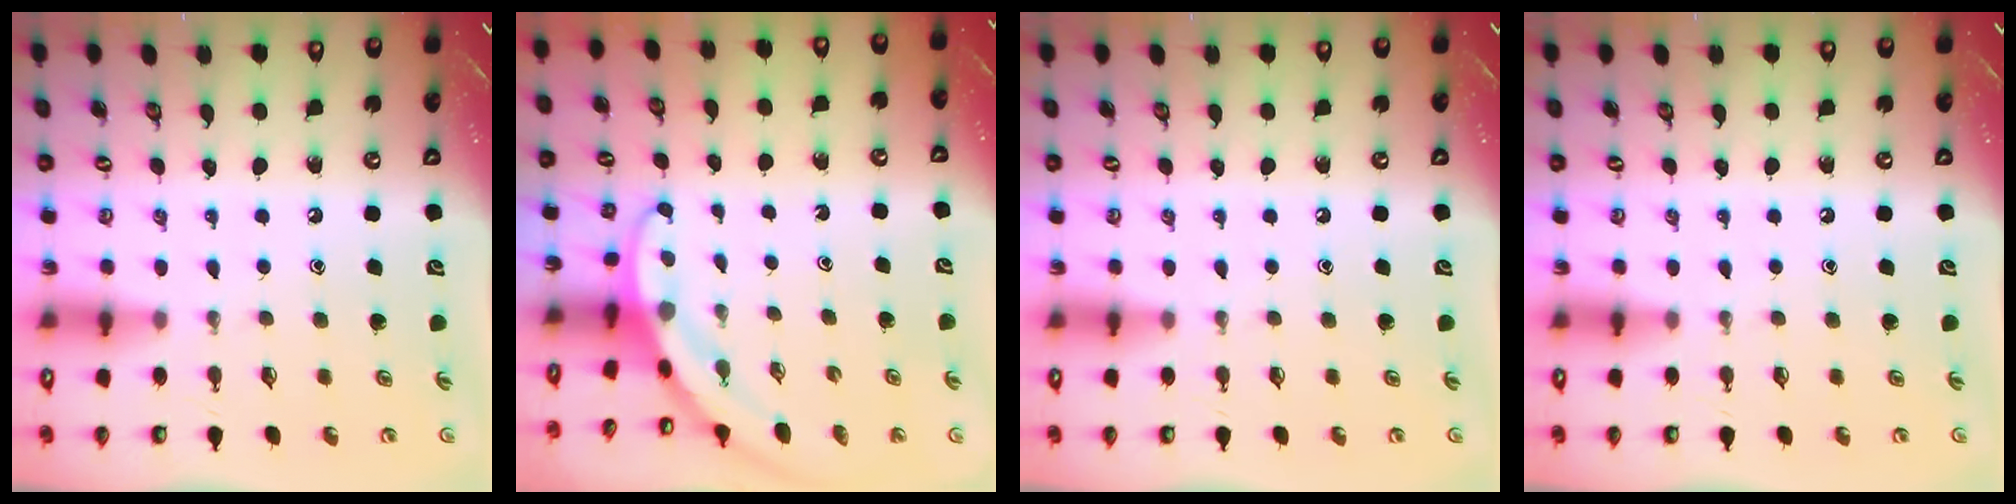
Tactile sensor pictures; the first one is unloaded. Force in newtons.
{"total": 2.8, "press": 2.8, "slide": 0.0}
{"total": 0.0}
{"total": 0.0}